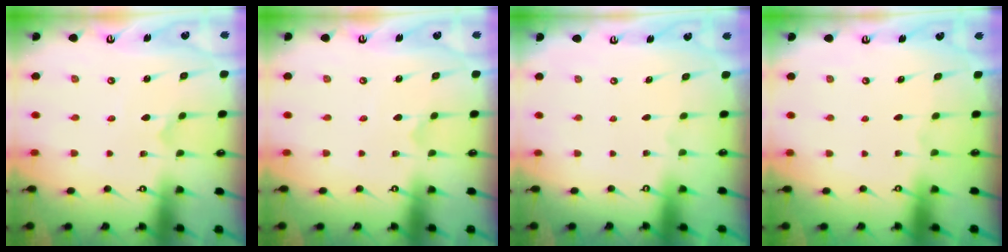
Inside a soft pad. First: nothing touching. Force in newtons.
{"total": 0.0}
{"total": 0.0}
{"total": 0.0}